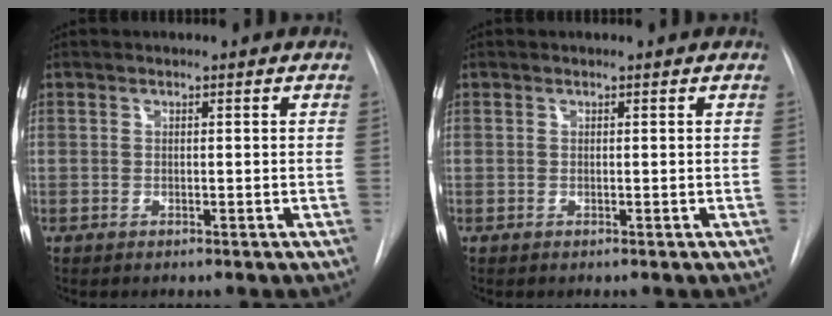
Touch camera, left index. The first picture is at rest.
{"total": 0.0}